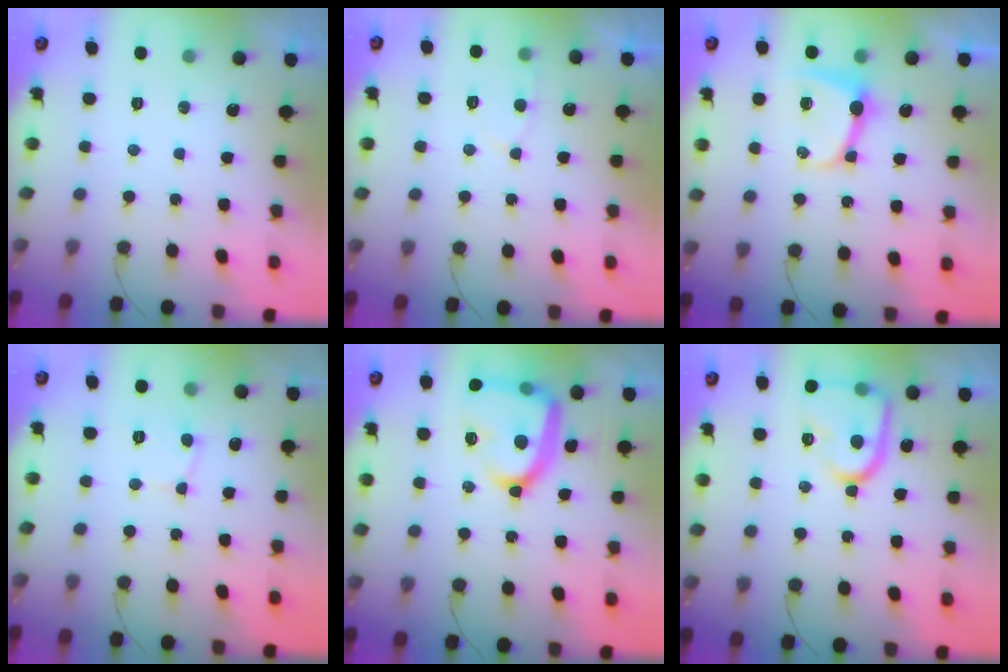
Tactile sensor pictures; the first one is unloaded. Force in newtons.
{"total": 5.4, "press": 5.3, "slide": 0.6}
{"total": 8.5, "press": 8.5, "slide": 1.0}
{"total": 3.0, "press": 3.0, "slide": 0.3}
{"total": 18.2, "press": 18.1, "slide": 1.2}
{"total": 14.8, "press": 14.7, "slide": 1.2}